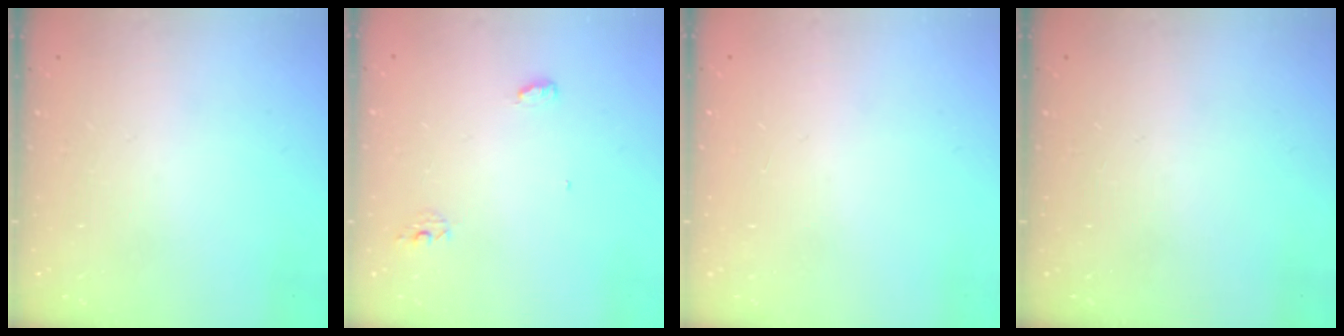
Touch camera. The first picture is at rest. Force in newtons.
{"total": 5.2, "press": 4.4, "slide": 2.7}
{"total": 0.9, "press": 0.9, "slide": 0.0}
{"total": 0.0}